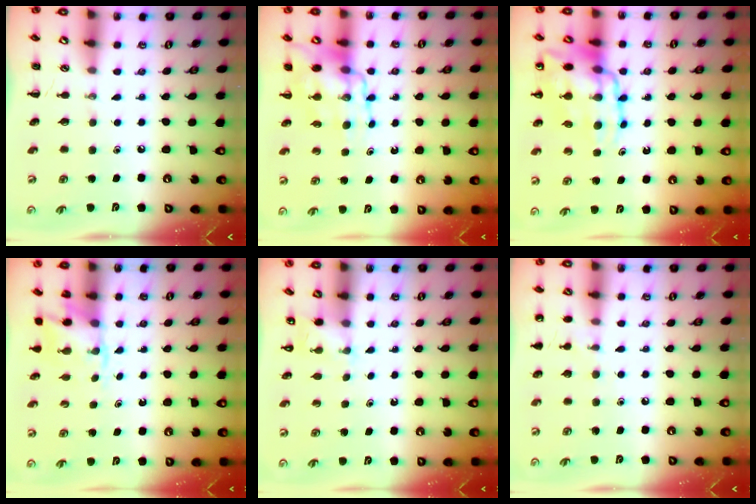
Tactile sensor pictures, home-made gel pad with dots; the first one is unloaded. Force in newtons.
{"total": 11.0, "press": 10.7, "slide": 2.7}
{"total": 15.8, "press": 15.3, "slide": 3.7}
{"total": 2.8, "press": 2.6, "slide": 1.0}
{"total": 2.2, "press": 2.1, "slide": 0.7}
{"total": 6.4, "press": 6.1, "slide": 1.7}